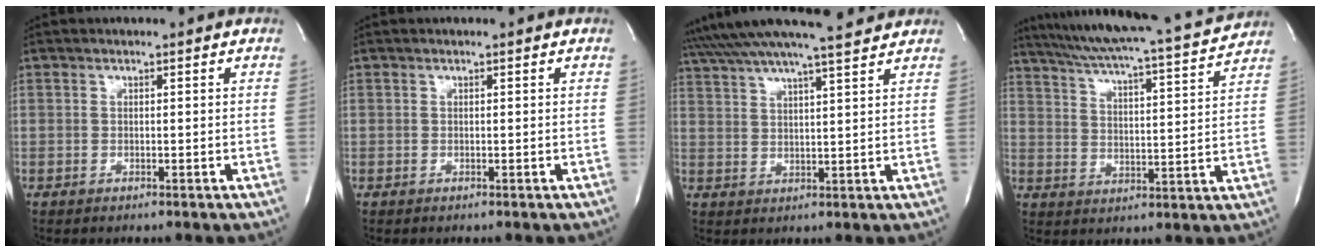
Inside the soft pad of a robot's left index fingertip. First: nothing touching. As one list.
[{"total": 0.0}, {"total": 17.4, "force": [15.6, 0.7, 7.8], "torque": [-0.145, 0.026, 0.233]}, {"total": 18.7, "force": [17.0, 0.0, 7.7], "torque": [-0.134, -0.015, 0.242]}]